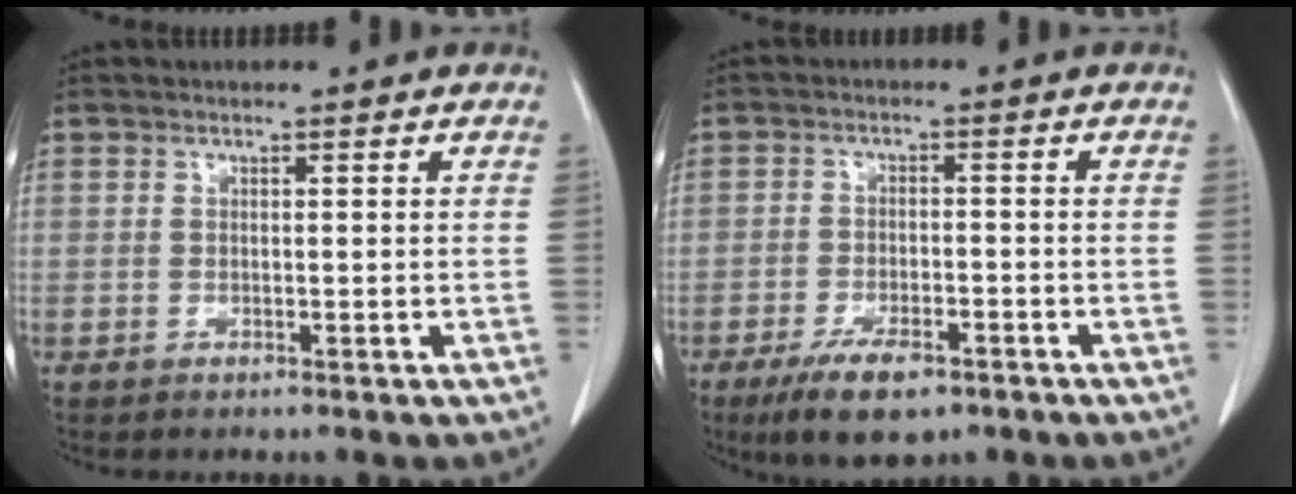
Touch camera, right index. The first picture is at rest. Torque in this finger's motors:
{"motor_torque": [-0.07, -0.06, -0.07, -0.11]}